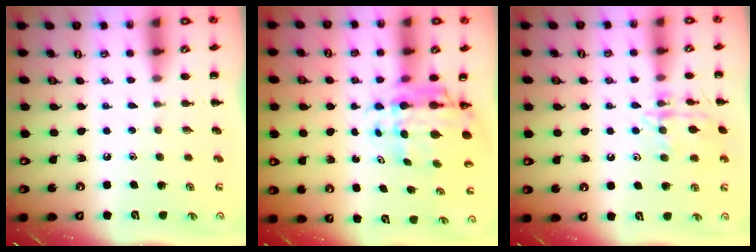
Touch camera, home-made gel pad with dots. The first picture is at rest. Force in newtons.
{"total": 8.1, "press": 7.8, "slide": 2.4}
{"total": 13.1, "press": 13.1, "slide": 0.8}